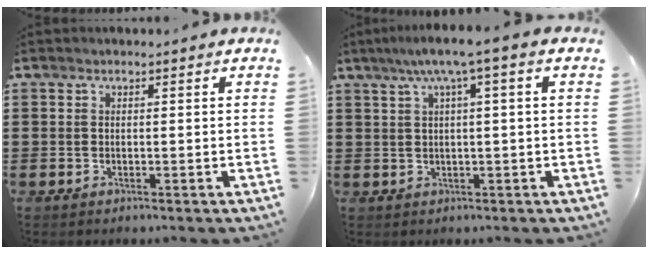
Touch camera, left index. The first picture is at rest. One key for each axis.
{"total": 4.3, "fx": 1.2, "fy": -0.3, "fz": 4.2, "tx": -0.083, "ty": -0.002, "tz": 0.014}